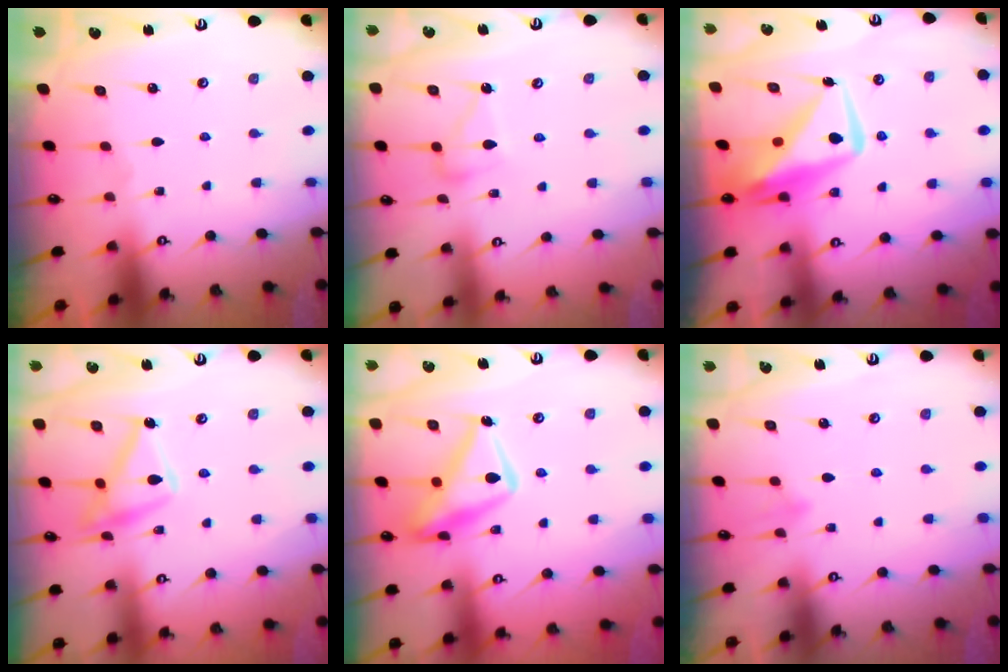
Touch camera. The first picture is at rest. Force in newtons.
{"total": 8.3, "press": 8.2, "slide": 0.6}
{"total": 11.8, "press": 11.7, "slide": 0.9}
{"total": 15.1, "press": 15.0, "slide": 1.0}
{"total": 16.3, "press": 16.2, "slide": 1.4}
{"total": 7.7, "press": 7.6, "slide": 1.4}